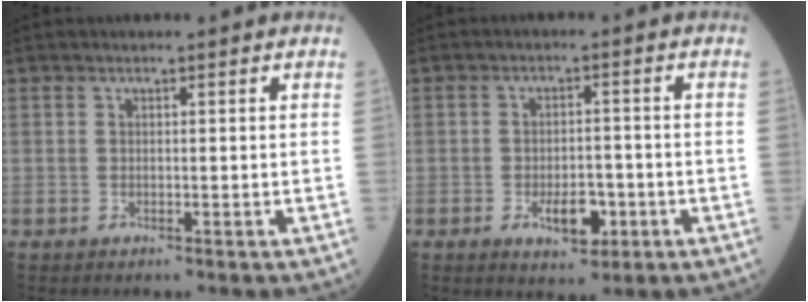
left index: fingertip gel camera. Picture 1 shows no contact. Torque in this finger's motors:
{"motor_torque": [0.06, 0.05, 0.09, 0.03]}